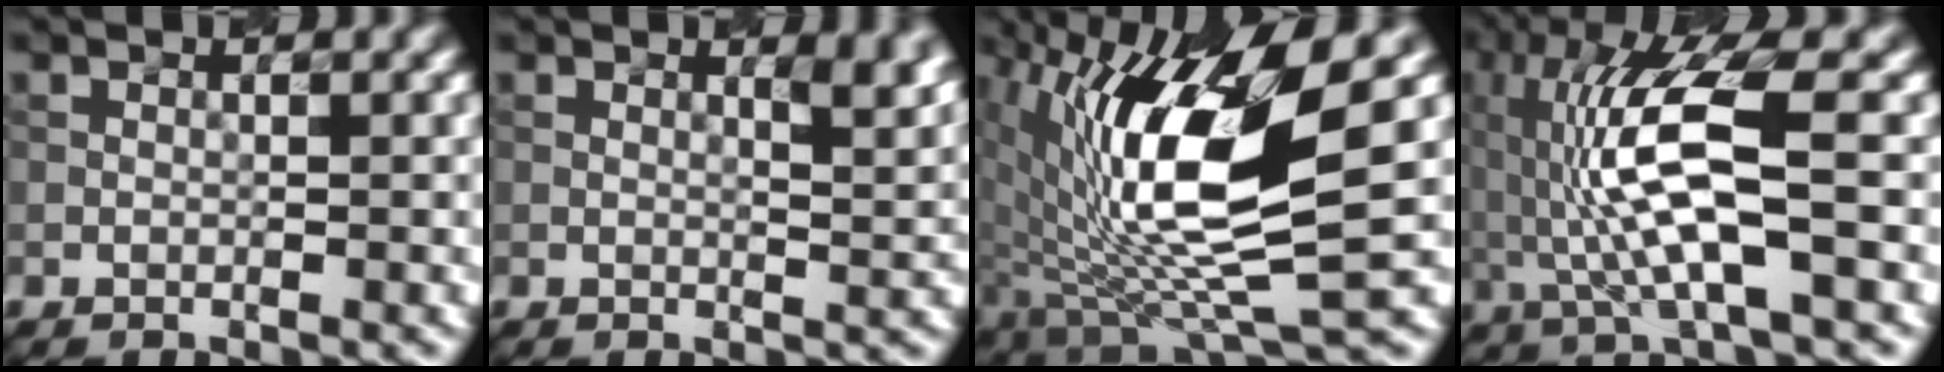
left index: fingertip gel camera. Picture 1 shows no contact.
{"total": 2.9, "force": [1.6, 0.9, 2.3], "torque": [-0.024, -0.004, 0.023]}
{"total": 12.9, "force": [2.0, 4.2, 12.0], "torque": [-0.232, -0.013, 0.042]}
{"total": 9.0, "force": [-0.2, 2.1, 8.7], "torque": [-0.181, 0.010, -0.003]}